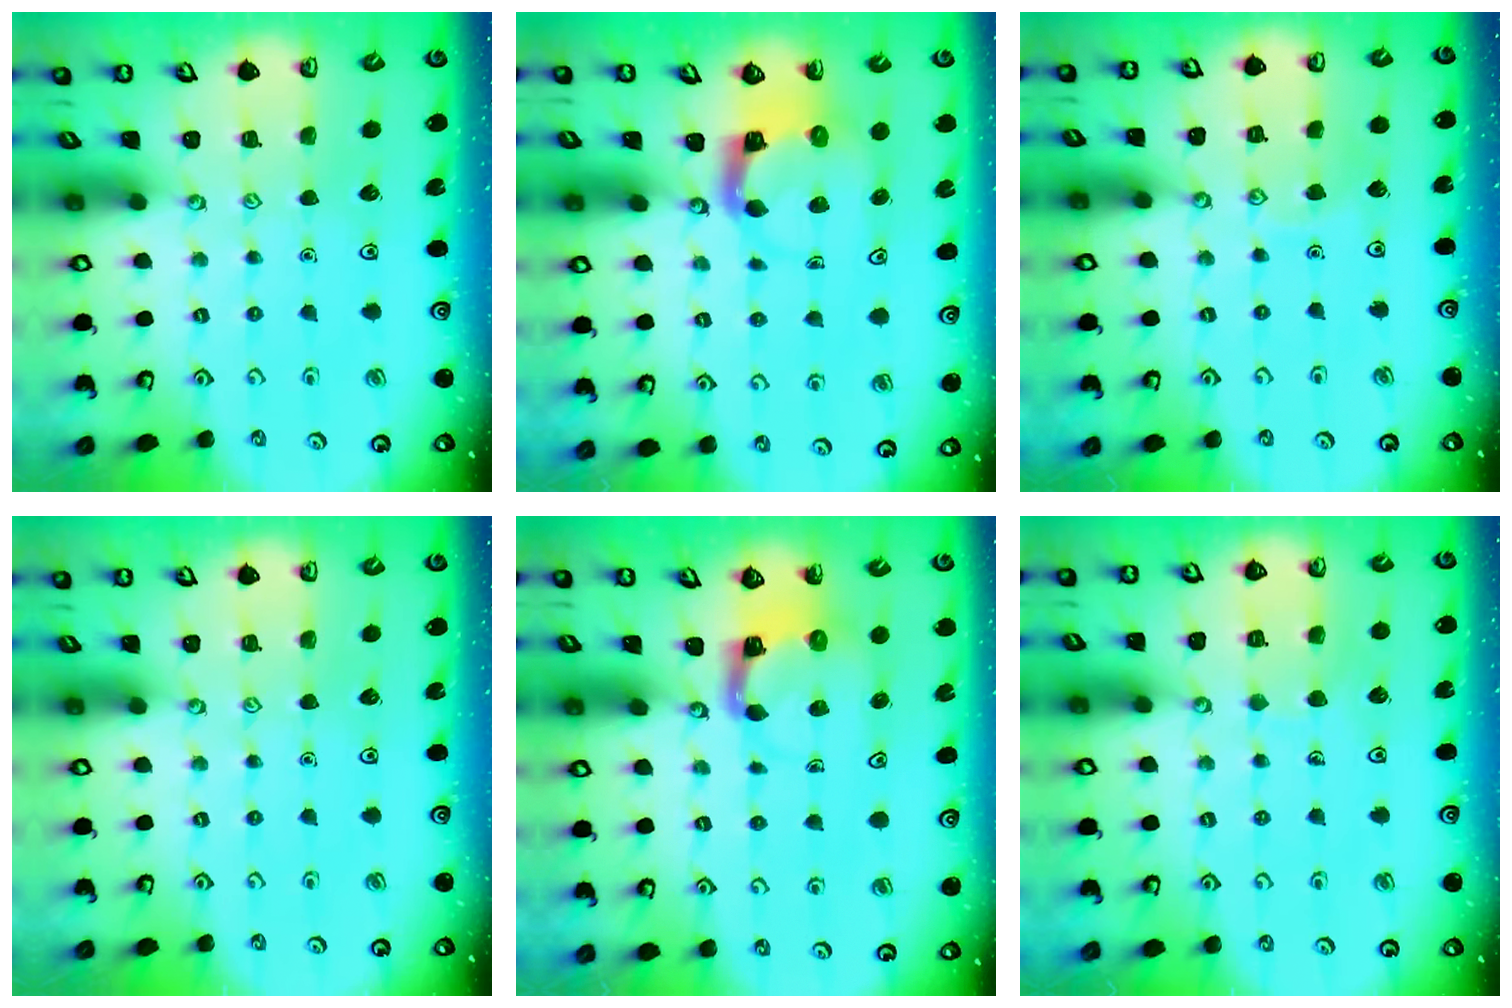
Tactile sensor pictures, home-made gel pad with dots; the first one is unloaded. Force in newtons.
{"total": 3.7, "press": 3.6, "slide": 0.7}
{"total": 5.2, "press": 5.1, "slide": 0.3}
{"total": 0.0}
{"total": 3.9, "press": 3.9, "slide": 0.8}
{"total": 6.8, "press": 6.8, "slide": 0.4}